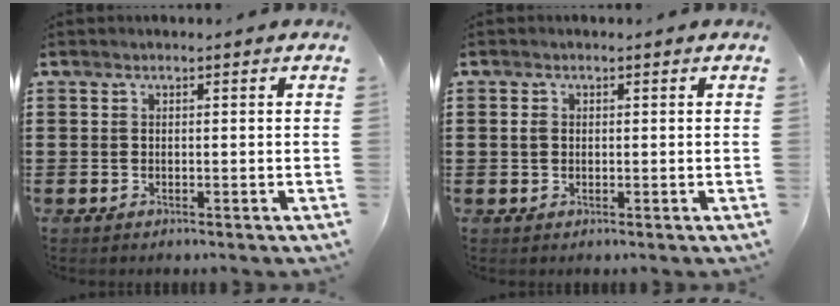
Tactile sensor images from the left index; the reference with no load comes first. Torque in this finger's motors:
{"motor_torque": [0.43, 0.19, 0.19, 0.04]}